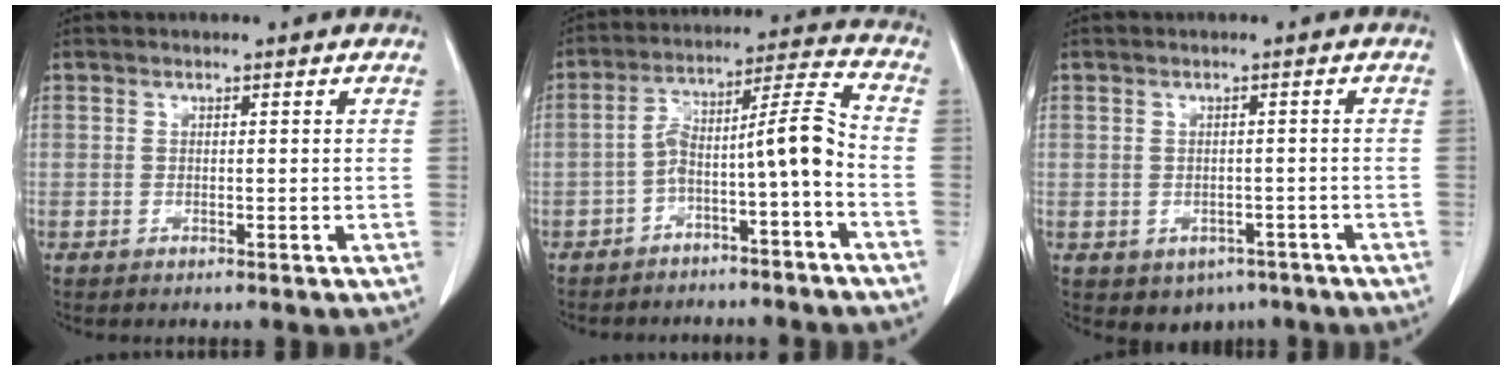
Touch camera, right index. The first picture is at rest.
{"total": 9.4, "force": [-4.2, 0.5, 8.4], "torque": [-0.132, 0.049, -0.064]}
{"total": 4.1, "force": [-2.3, 3.2, 1.2], "torque": [-0.007, 0.005, -0.022]}